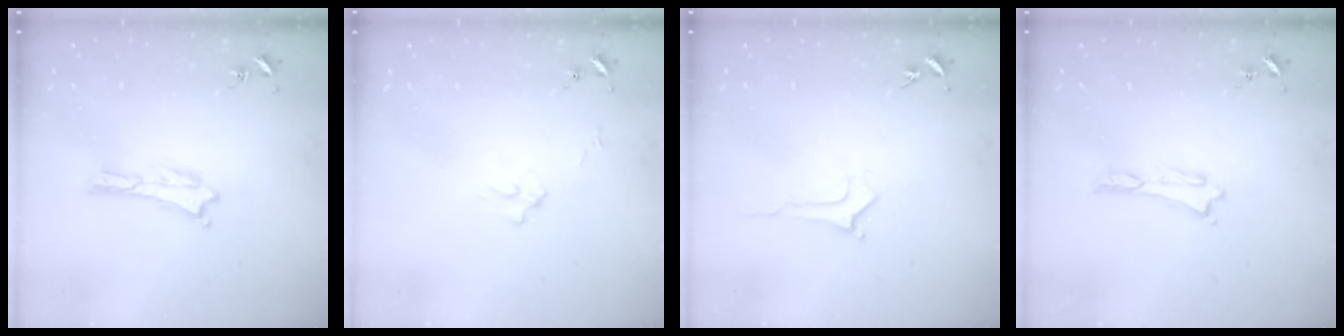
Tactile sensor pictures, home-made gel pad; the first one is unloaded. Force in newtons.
{"total": 2.7, "press": 2.7, "slide": 0.3}
{"total": 0.0}
{"total": 0.0}